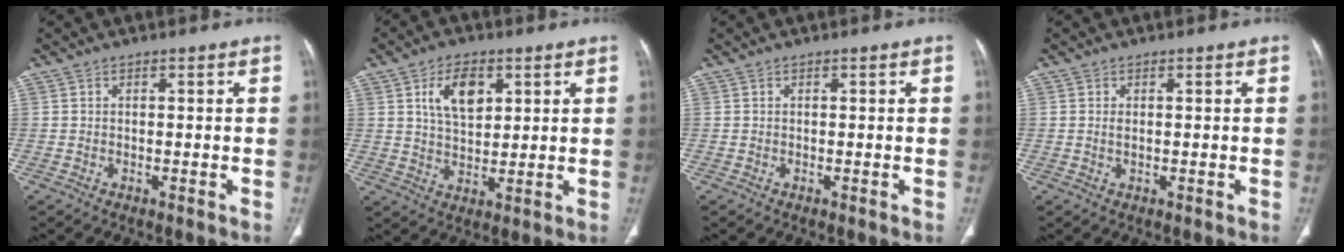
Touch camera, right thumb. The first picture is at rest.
{"total": 8.5, "force": [3.2, 4.9, 6.1], "torque": [-0.087, -0.014, 0.061]}
{"total": 0.0}
{"total": 1.0, "force": [0.2, 0.5, 0.9], "torque": [-0.020, -0.003, 0.005]}